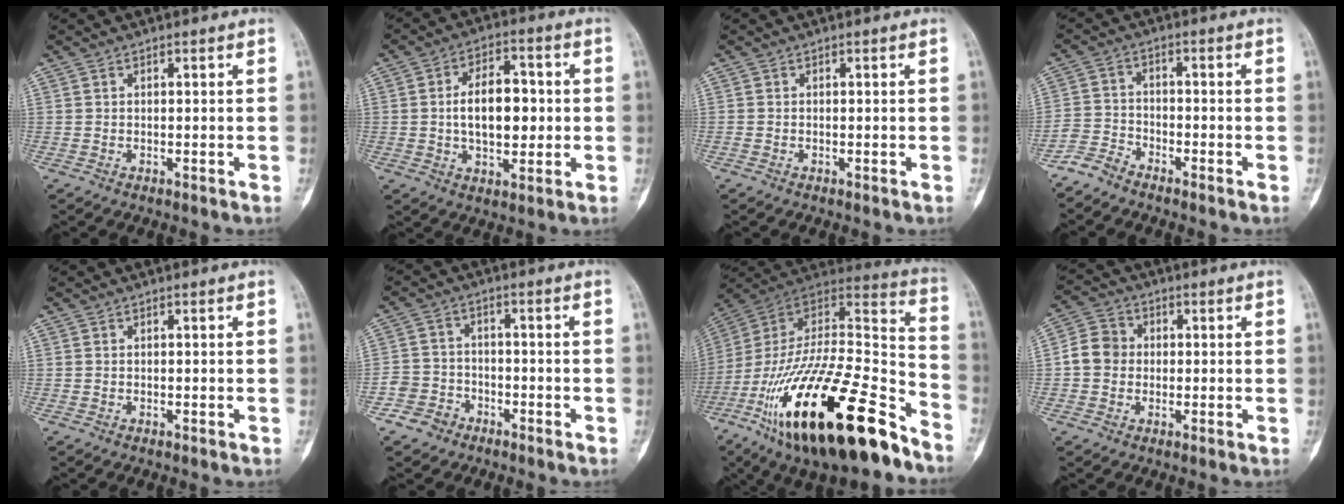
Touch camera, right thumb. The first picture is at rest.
{"total": 11.3, "force": [0.2, 6.5, 9.3], "torque": [-0.122, 0.011, 0.004]}
{"total": 0.0}
{"total": 4.0, "force": [-3.8, 1.3, 0.5], "torque": [-0.005, 0.013, -0.085]}
{"total": 0.0}
{"total": 5.5, "force": [-3.6, 4.1, 0.5], "torque": [0.016, 0.028, -0.071]}
{"total": 36.5, "force": [-20.9, 11.4, 27.7], "torque": [-0.454, 0.041, -0.349]}
{"total": 6.0, "force": [-0.3, 5.4, 2.7], "torque": [-0.034, 0.016, -0.017]}